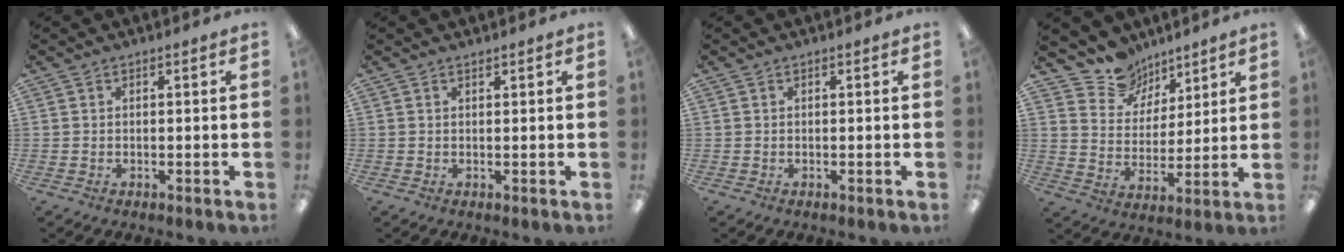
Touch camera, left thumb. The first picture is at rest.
{"total": 0.7, "force": [0.7, 0.2, 0.1], "torque": [-0.003, 0.000, 0.013]}
{"total": 0.0}
{"total": 11.6, "force": [9.4, 6.8, 1.0], "torque": [-0.032, -0.078, 0.182]}